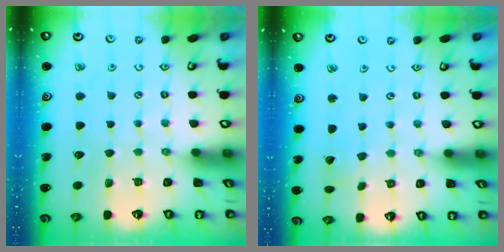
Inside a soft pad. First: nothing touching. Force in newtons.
{"total": 1.5, "press": 1.5, "slide": 0.2}